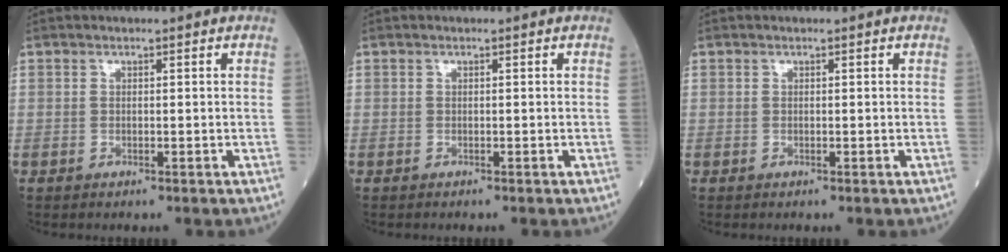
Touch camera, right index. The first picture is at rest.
{"total": 0.0}
{"total": 0.0}